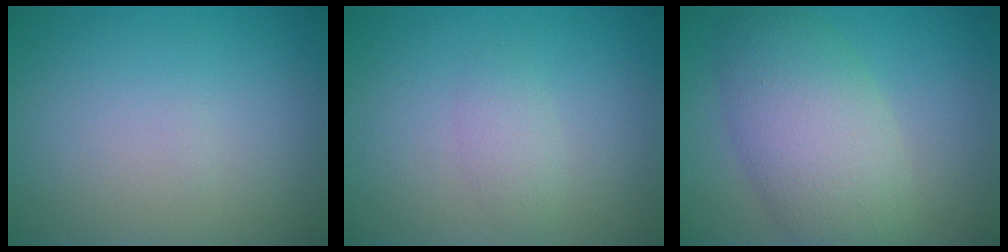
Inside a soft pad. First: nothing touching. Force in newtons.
{"total": 1.4, "press": 1.4, "slide": 0.1}
{"total": 7.3, "press": 7.3, "slide": 0.4}